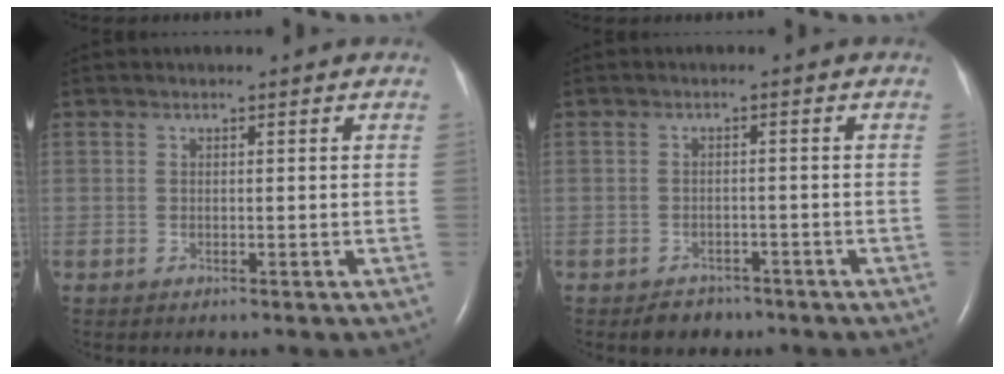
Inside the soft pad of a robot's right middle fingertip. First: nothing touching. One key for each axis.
{"total": 2.8, "fx": -2.0, "fy": 1.8, "fz": 0.4, "tx": -0.012, "ty": 0.005, "tz": -0.025}